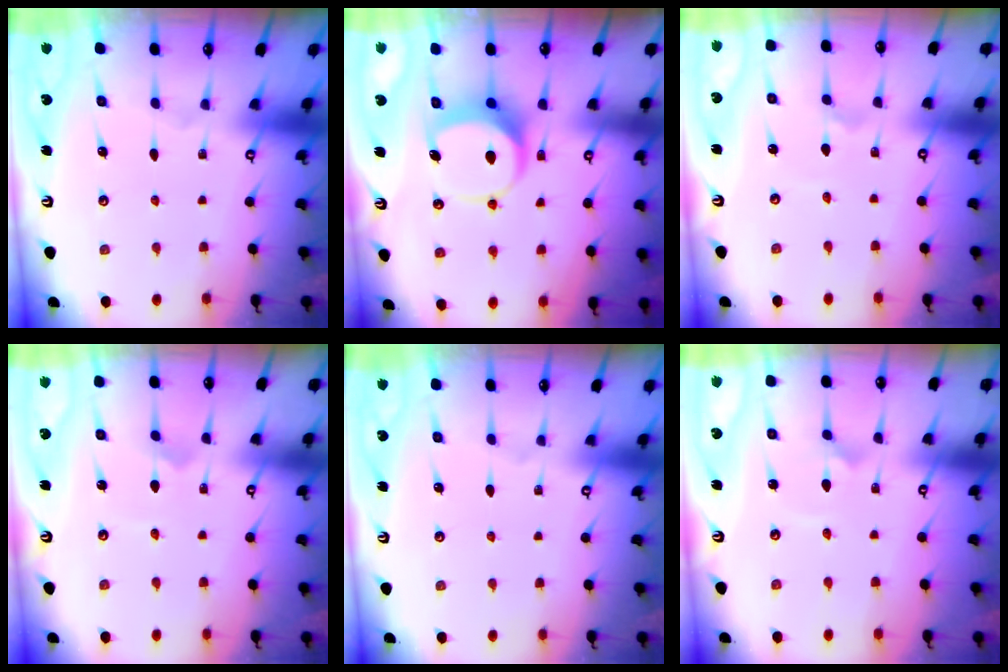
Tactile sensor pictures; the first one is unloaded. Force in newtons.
{"total": 8.4, "press": 8.4, "slide": 1.1}
{"total": 0.8, "press": 0.7, "slide": 0.2}
{"total": 2.1, "press": 2.1, "slide": 0.3}
{"total": 0.0}
{"total": 2.1, "press": 2.1, "slide": 0.0}